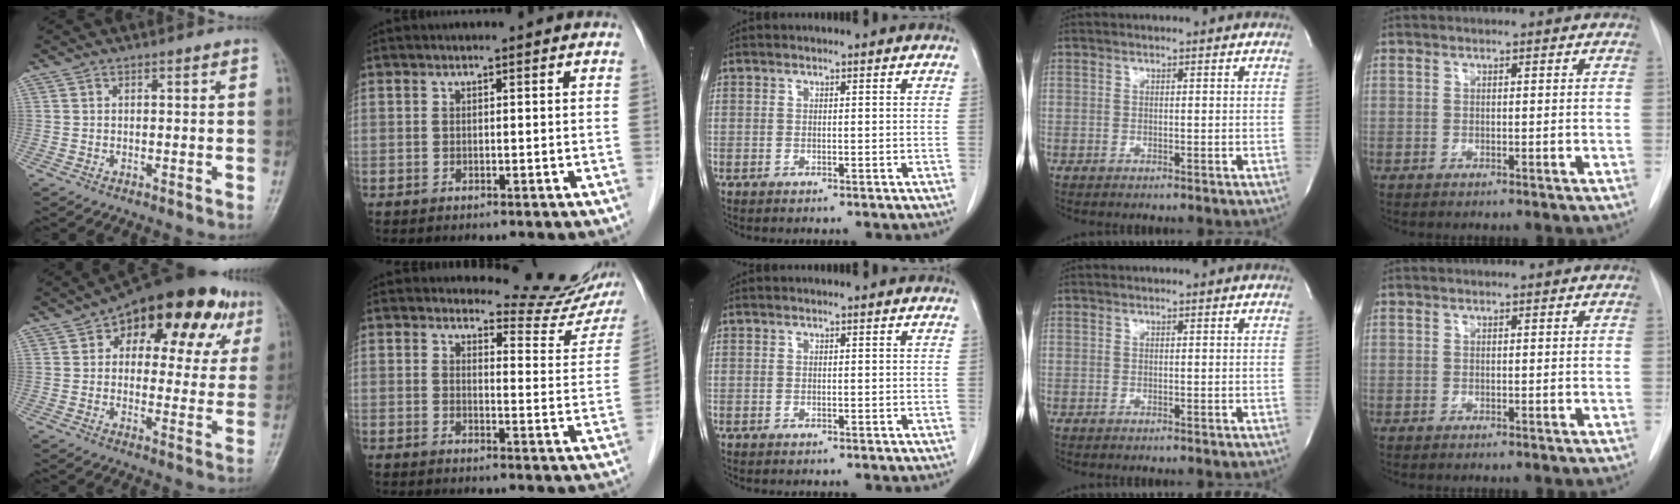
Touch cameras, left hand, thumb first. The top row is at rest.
{"thumb": {"total": 20.4, "force": [9.0, 11.2, 14.6], "torque": [-0.144, 0.008, 0.117]}, "index": {"total": 13.2, "force": [12.8, 2.3, 1.8], "torque": [0.001, -0.076, 0.122]}}